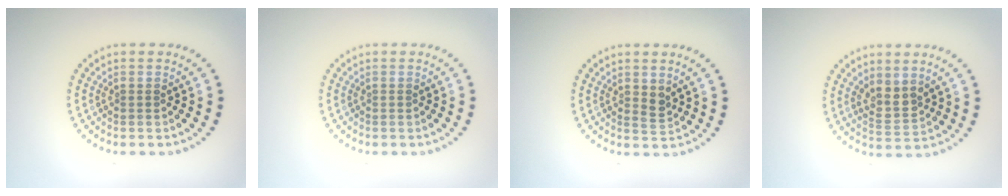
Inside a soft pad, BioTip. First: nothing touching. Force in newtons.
{"total": 0.0}
{"total": 1.2, "press": 1.0, "slide": 0.5}
{"total": 2.3, "press": 2.0, "slide": 1.2}